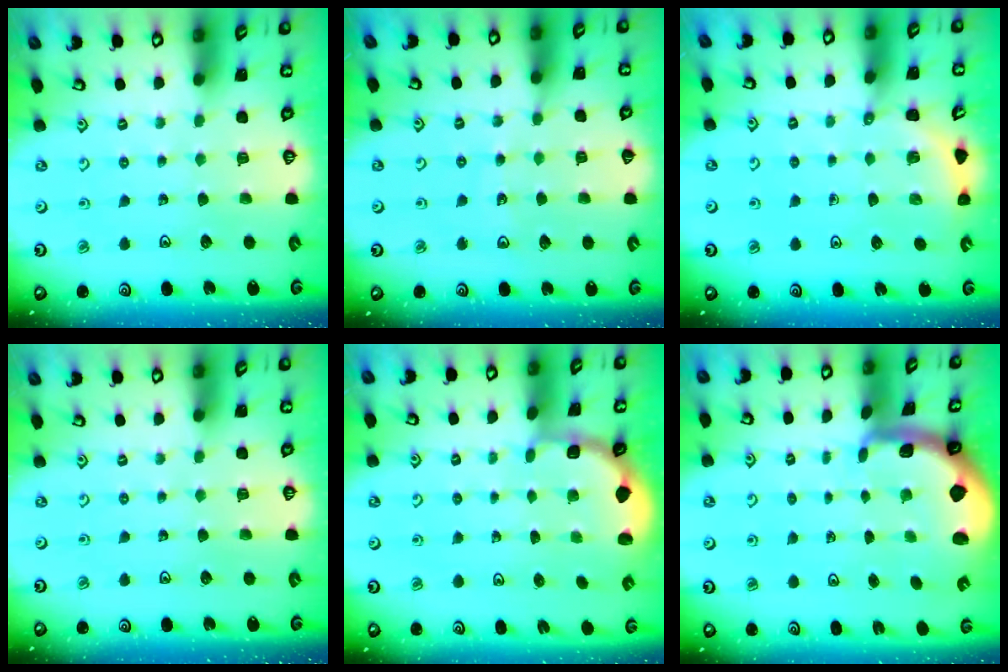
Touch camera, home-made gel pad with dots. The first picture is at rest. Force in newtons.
{"total": 7.8, "press": 7.5, "slide": 1.9}
{"total": 2.7, "press": 2.7, "slide": 0.2}
{"total": 0.0}
{"total": 1.8, "press": 1.6, "slide": 0.7}
{"total": 1.7, "press": 1.7, "slide": 0.4}